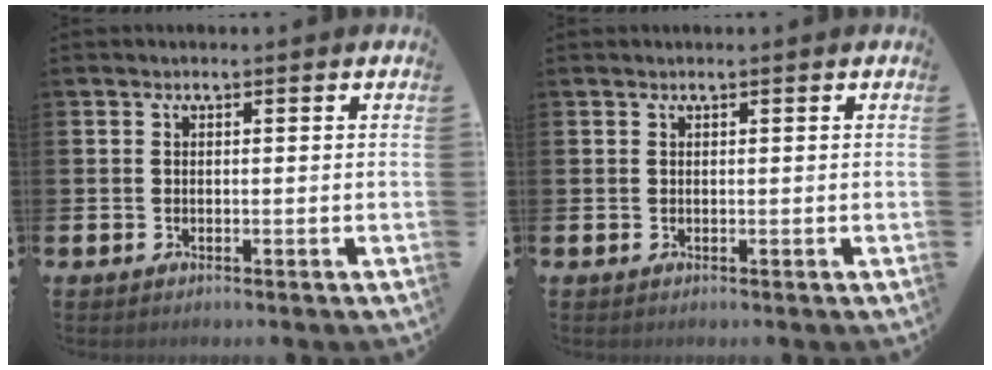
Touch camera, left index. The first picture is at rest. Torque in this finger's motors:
{"motor_torque": [0.06, 0.24, -0.03, -0.01]}